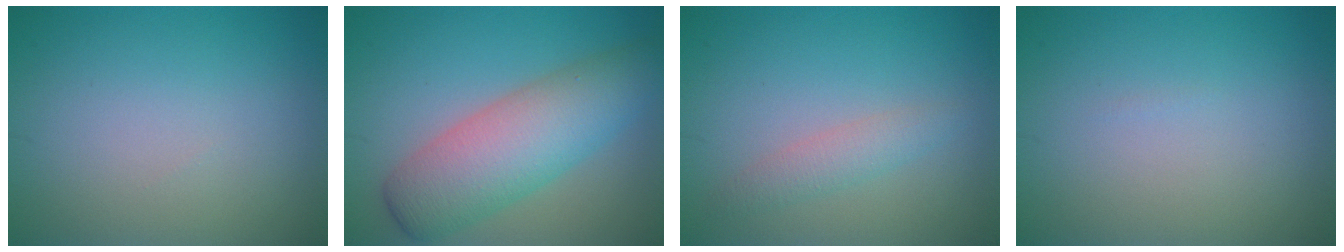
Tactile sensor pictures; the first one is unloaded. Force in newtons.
{"total": 7.4, "press": 7.4, "slide": 0.3}
{"total": 1.8, "press": 1.8, "slide": 0.0}
{"total": 0.0}